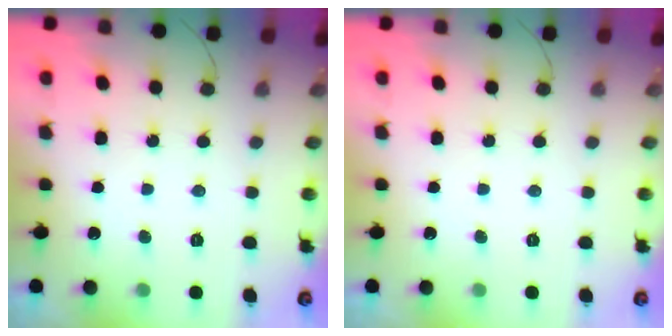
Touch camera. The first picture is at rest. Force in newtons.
{"total": 0.0}